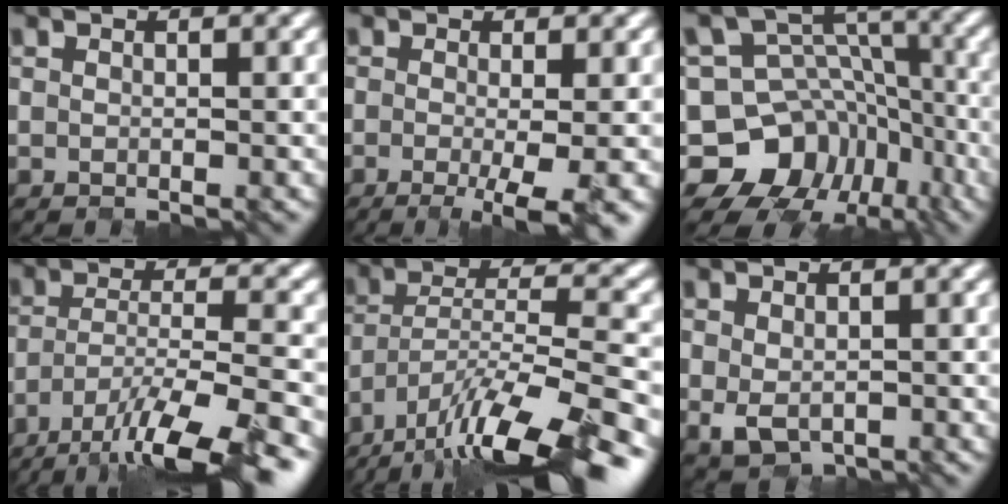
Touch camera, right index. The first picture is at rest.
{"total": 4.9, "force": [-1.5, 1.0, 4.6], "torque": [-0.063, -0.016, -0.020]}
{"total": 14.4, "force": [-8.6, 10.7, 4.4], "torque": [-0.084, 0.004, -0.131]}
{"total": 11.4, "force": [-7.9, 2.6, 7.9], "torque": [-0.140, -0.013, -0.127]}
{"total": 13.5, "force": [-9.6, 3.2, 8.9], "torque": [-0.155, -0.001, -0.162]}
{"total": 1.9, "force": [-0.1, 1.3, 1.3], "torque": [-0.029, -0.011, 0.007]}